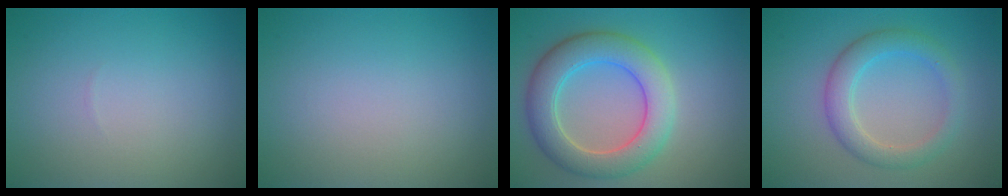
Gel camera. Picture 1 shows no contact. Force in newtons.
{"total": 0.0}
{"total": 6.3, "press": 6.3, "slide": 0.5}
{"total": 3.5, "press": 3.5, "slide": 0.2}